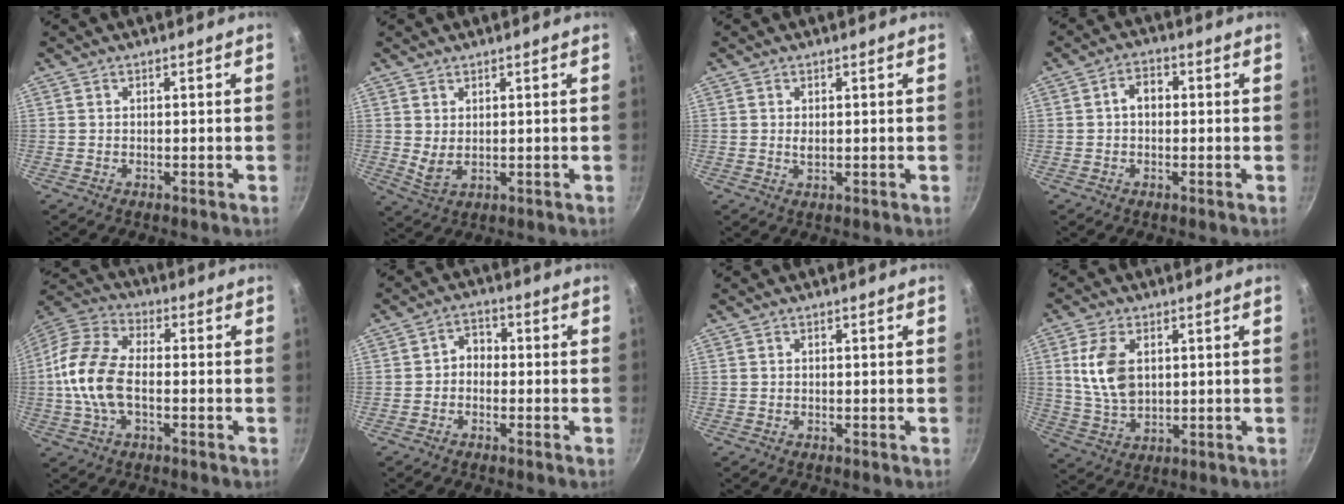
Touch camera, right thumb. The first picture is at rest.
{"total": 3.0, "force": [1.1, 1.5, 2.4], "torque": [-0.042, -0.018, 0.026]}
{"total": 1.2, "force": [0.2, 0.6, 1.0], "torque": [-0.019, -0.001, 0.005]}
{"total": 3.6, "force": [0.0, 2.7, 2.4], "torque": [-0.022, 0.009, -0.004]}
{"total": 13.7, "force": [-1.5, 7.6, 11.4], "torque": [-0.224, 0.034, -0.047]}
{"total": 3.2, "force": [-1.0, 2.6, 1.6], "torque": [-0.009, 0.018, -0.026]}
{"total": 0.0}
{"total": 9.5, "force": [2.1, 5.8, 7.3], "torque": [-0.134, -0.014, 0.046]}